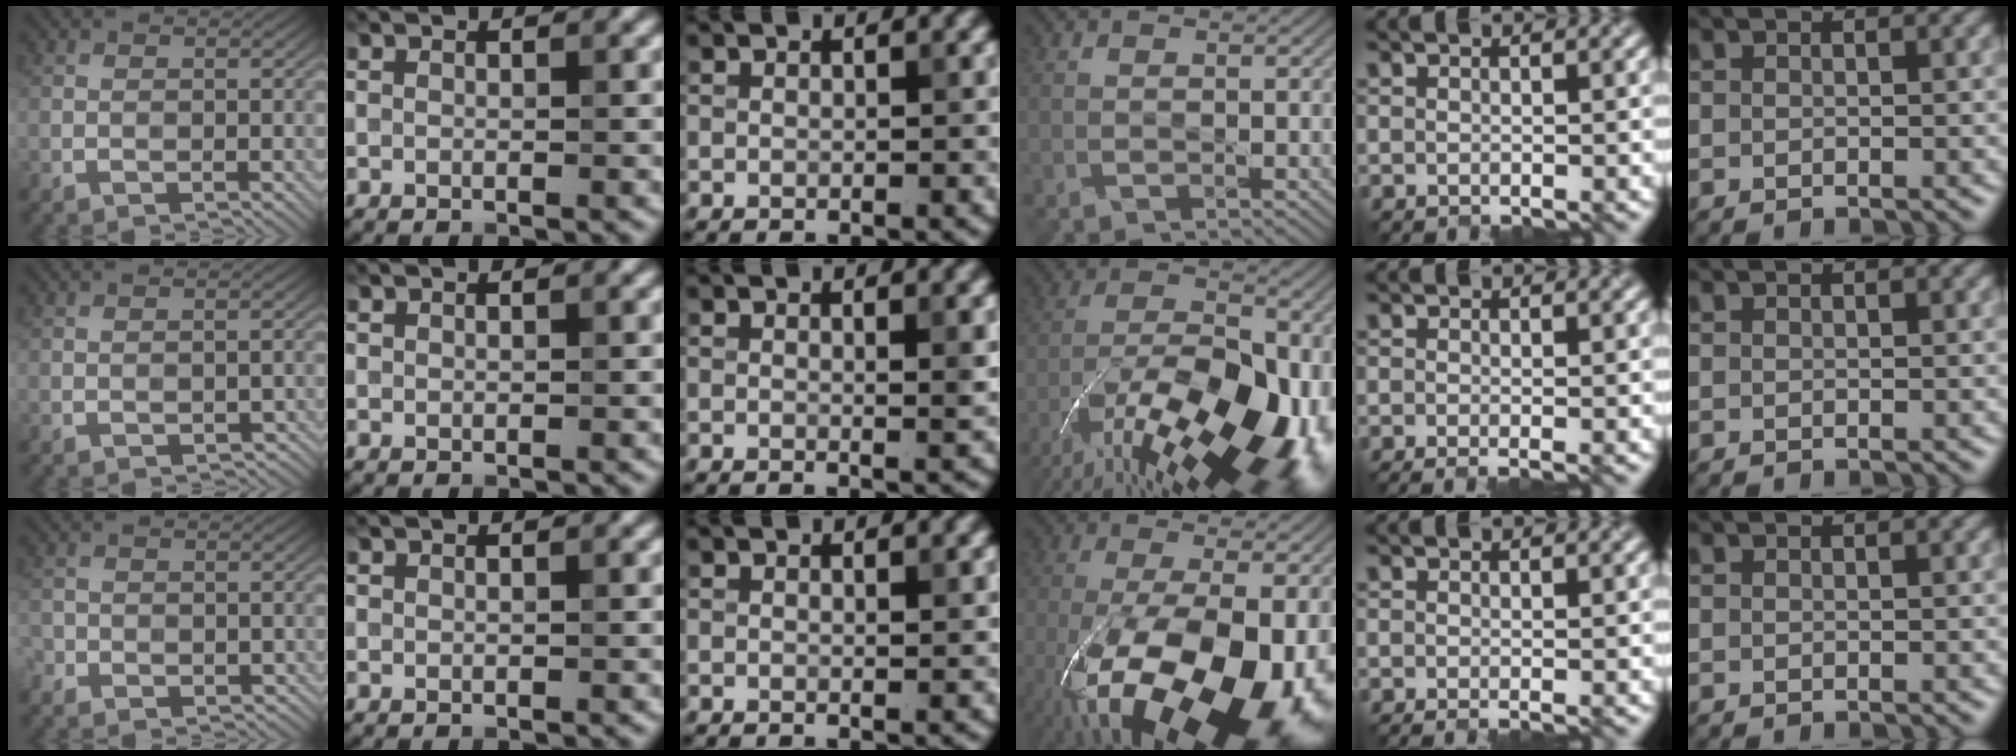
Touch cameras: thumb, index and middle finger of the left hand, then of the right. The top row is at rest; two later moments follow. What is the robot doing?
{"motion": "open", "object": "stapler"}